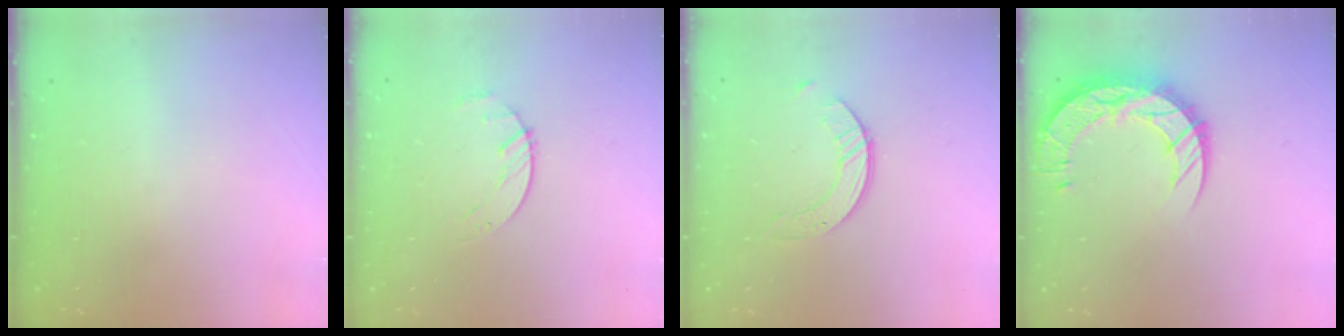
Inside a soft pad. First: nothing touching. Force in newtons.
{"total": 2.2, "press": 2.2, "slide": 0.4}
{"total": 2.5, "press": 2.5, "slide": 0.3}
{"total": 18.1, "press": 18.0, "slide": 1.4}